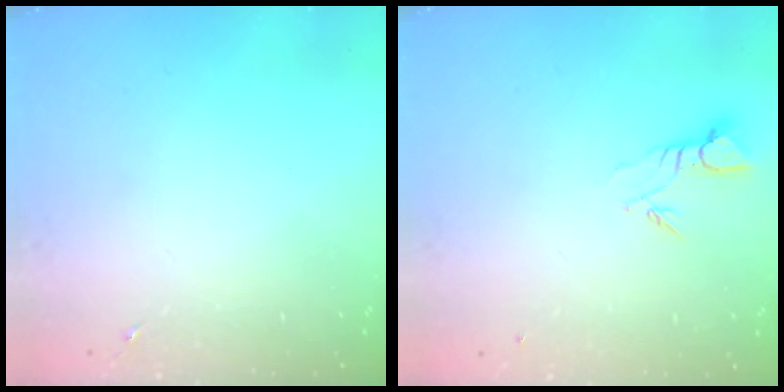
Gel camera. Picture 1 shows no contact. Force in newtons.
{"total": 3.7, "press": 3.7, "slide": 0.1}